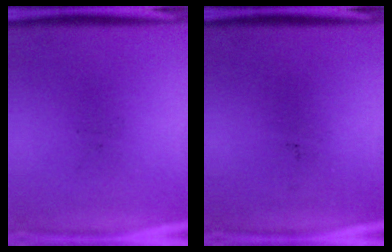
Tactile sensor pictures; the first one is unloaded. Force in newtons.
{"total": 0.0}